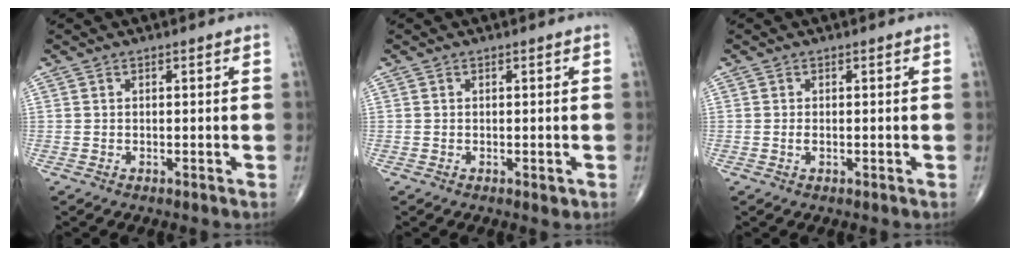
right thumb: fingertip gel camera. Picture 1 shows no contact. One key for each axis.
{"total": 1.1, "fx": -0.3, "fy": 0.7, "fz": 0.9, "tx": -0.008, "ty": -0.003, "tz": -0.001}
{"total": 0.6, "fx": -0.1, "fy": 0.2, "fz": 0.6, "tx": -0.013, "ty": -0.002, "tz": -0.001}